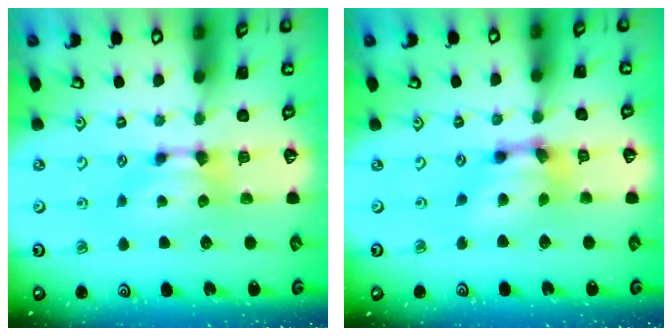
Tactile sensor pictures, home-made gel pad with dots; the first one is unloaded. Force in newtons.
{"total": 5.2, "press": 4.8, "slide": 1.9}